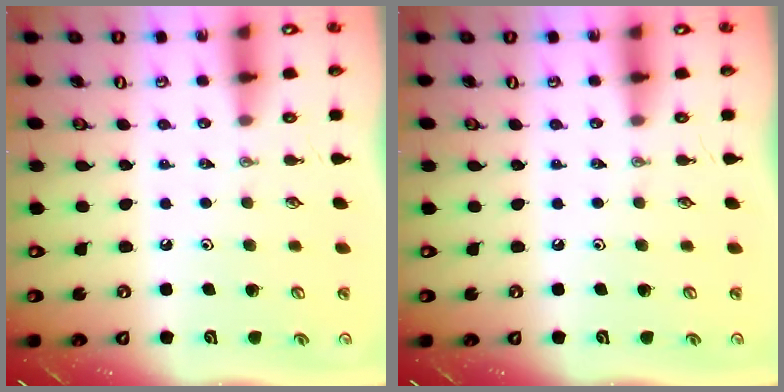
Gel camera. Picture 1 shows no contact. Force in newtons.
{"total": 0.0}